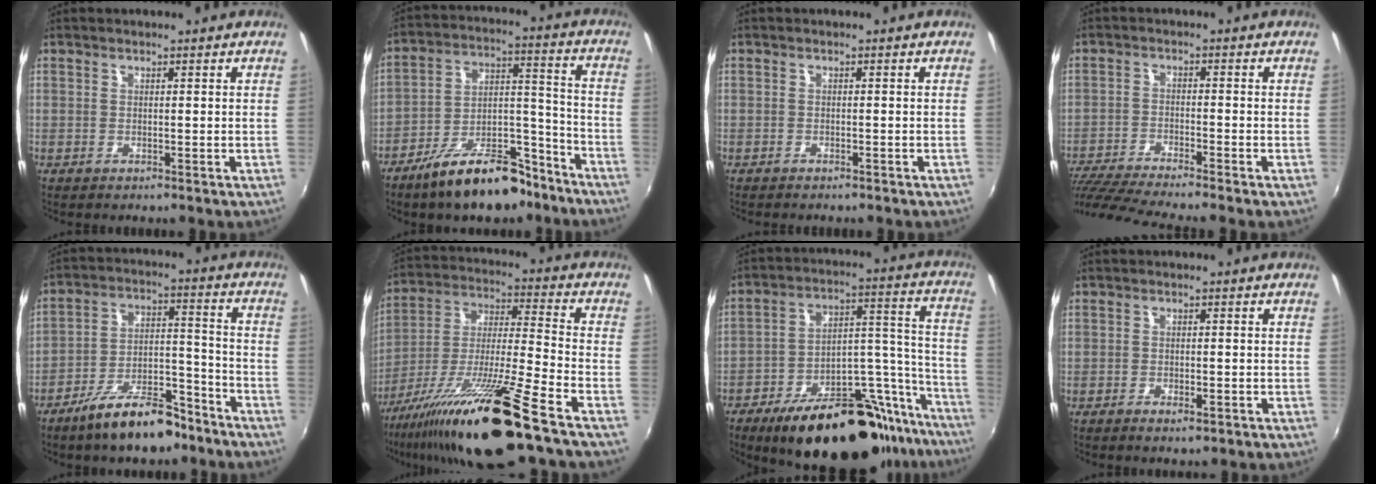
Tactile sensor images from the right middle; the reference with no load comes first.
{"total": 16.9, "force": [-12.2, 6.7, 9.5], "torque": [-0.156, 0.029, -0.184]}
{"total": 1.4, "force": [-1.2, 0.3, 0.5], "torque": [-0.017, -0.001, -0.021]}
{"total": 12.2, "force": [-10.9, -0.6, 5.6], "torque": [-0.128, -0.034, -0.191]}
{"total": 13.4, "force": [-10.1, 4.8, 7.4], "torque": [-0.131, 0.024, -0.158]}
{"total": 19.4, "force": [-13.2, -0.4, 14.3], "torque": [-0.261, -0.031, -0.234]}
{"total": 29.6, "force": [-22.7, 9.7, 16.3], "torque": [-0.199, 0.034, -0.322]}
{"total": 2.3, "force": [-1.4, 0.9, 1.6], "torque": [-0.035, -0.002, -0.025]}